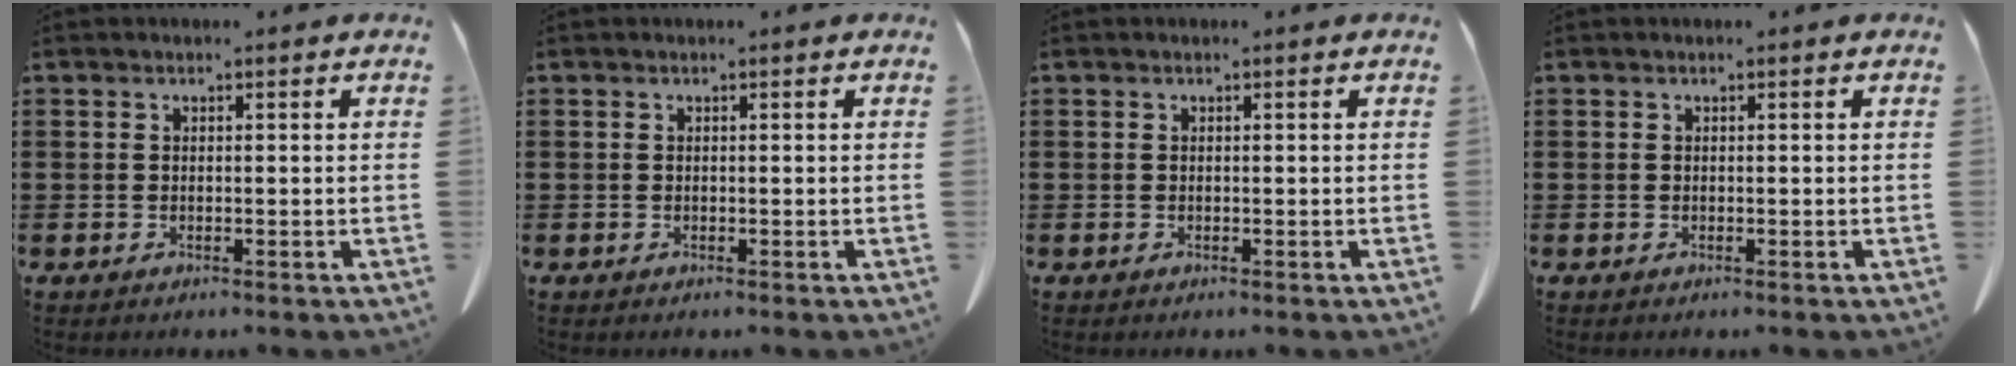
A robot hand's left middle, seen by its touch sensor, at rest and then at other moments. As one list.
[{"total": 0.0}, {"total": 0.0}, {"total": 0.0}]